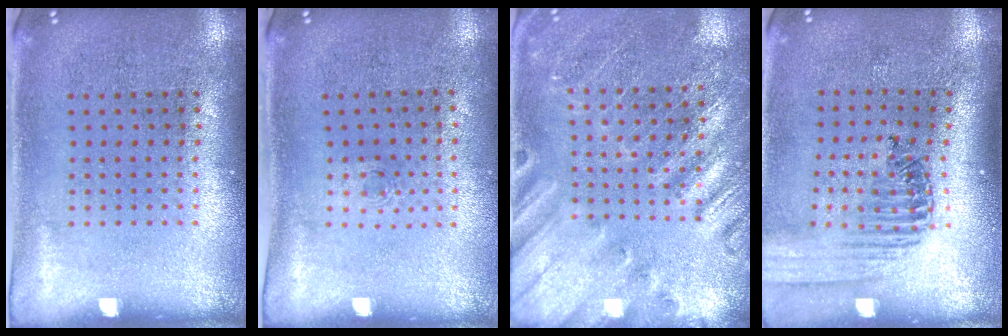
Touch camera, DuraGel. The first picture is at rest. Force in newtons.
{"total": 0.5, "press": 0.3, "slide": 0.4}
{"total": 2.4, "press": 2.4, "slide": 0.3}
{"total": 1.4, "press": 1.4, "slide": 0.1}